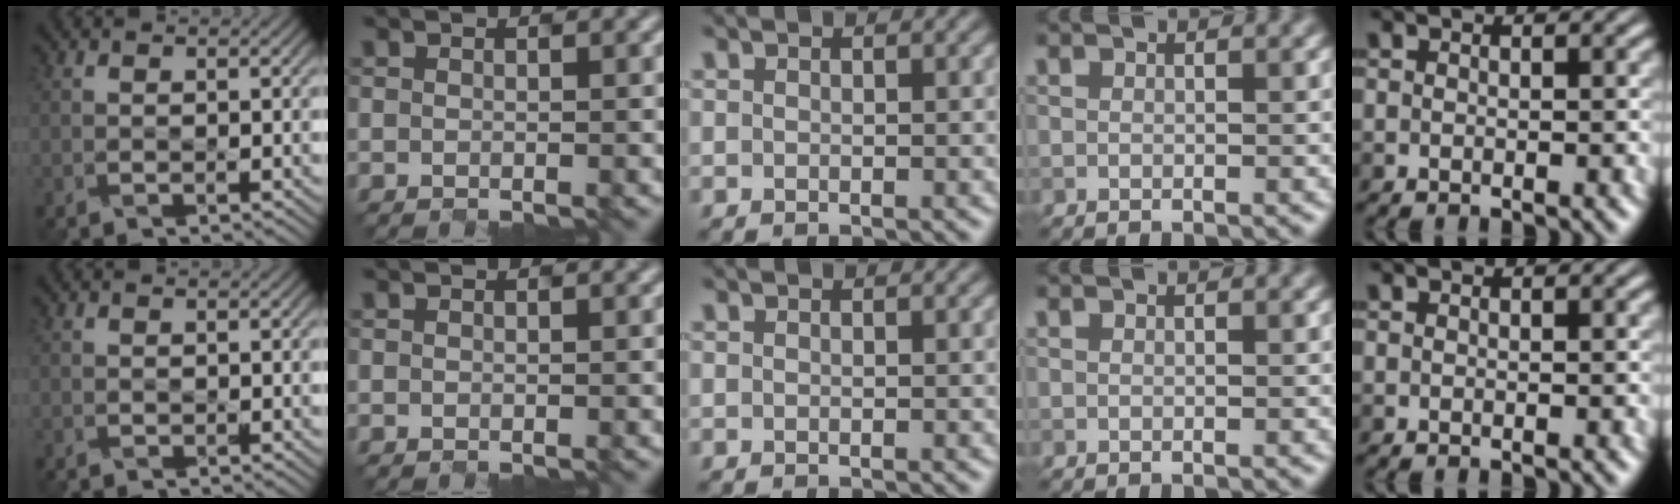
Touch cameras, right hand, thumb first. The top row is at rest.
{}